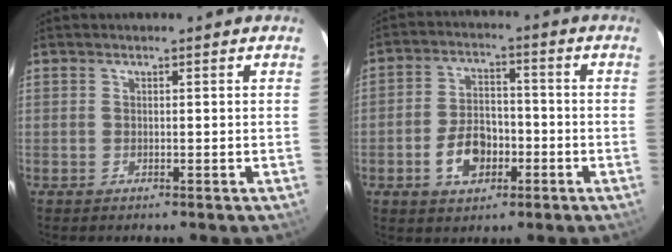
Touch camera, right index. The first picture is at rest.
{"total": 8.6, "force": [-3.3, 5.5, 5.6], "torque": [-0.116, 0.015, -0.050]}